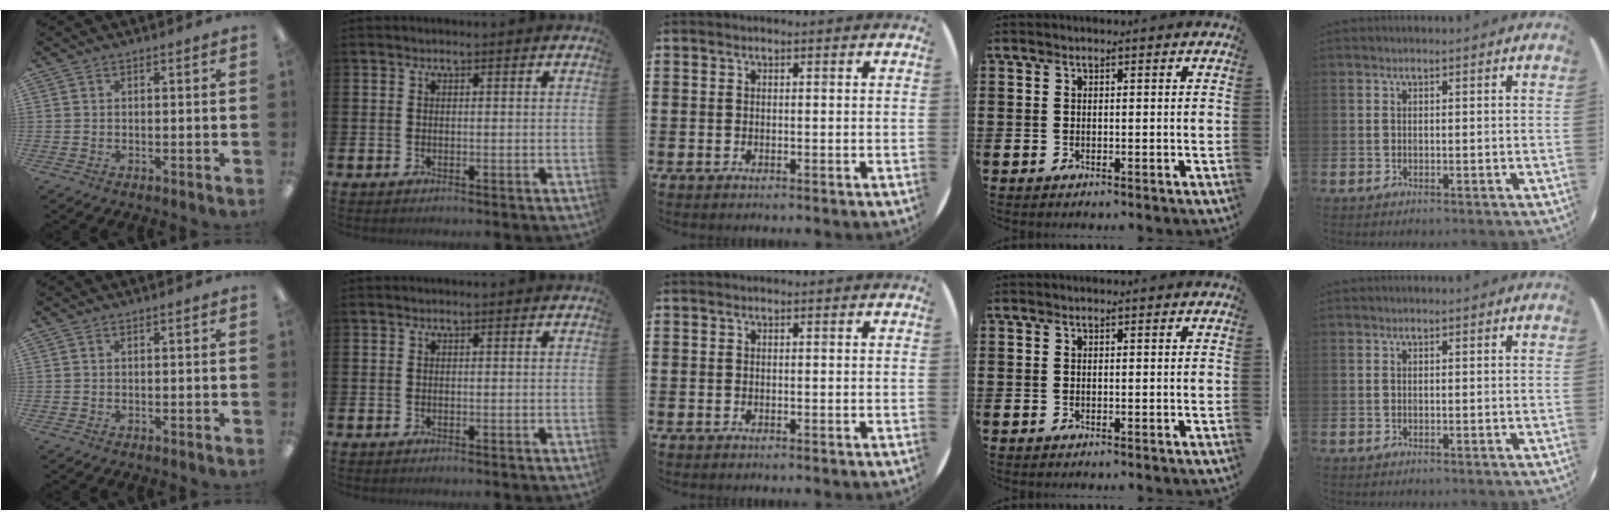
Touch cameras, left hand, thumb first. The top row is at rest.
{}